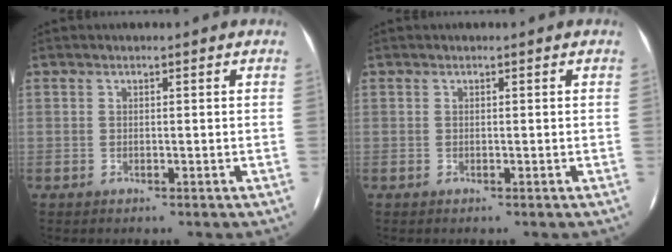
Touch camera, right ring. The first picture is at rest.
{"total": 0.0}